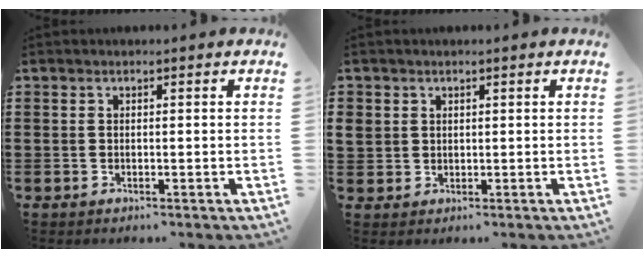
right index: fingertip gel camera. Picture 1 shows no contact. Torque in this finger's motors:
{"motor_torque": [0.26, 0.39, 0.03, 0.03]}